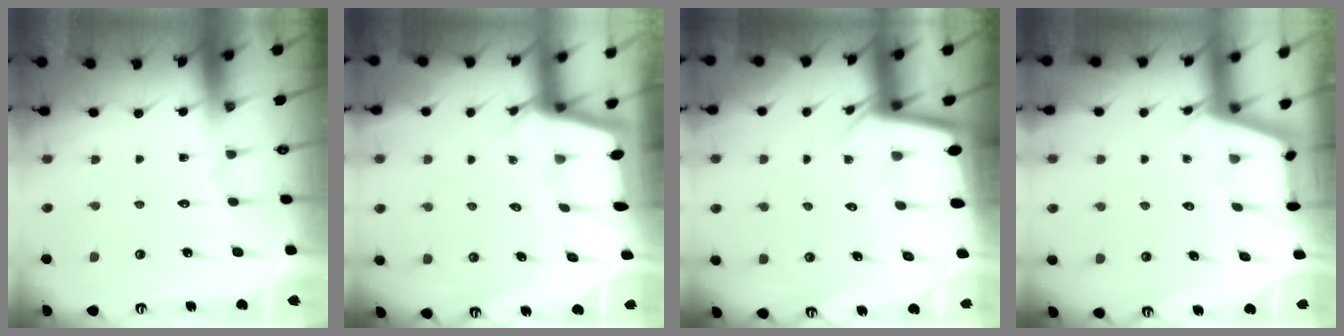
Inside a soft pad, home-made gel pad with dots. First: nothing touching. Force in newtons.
{"total": 2.1, "press": 2.1, "slide": 0.1}
{"total": 3.7, "press": 3.6, "slide": 0.4}
{"total": 2.9, "press": 2.8, "slide": 0.3}